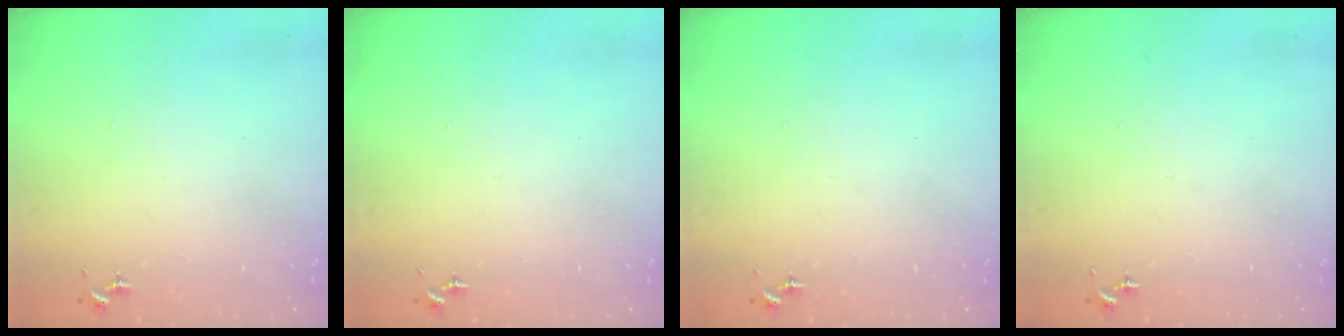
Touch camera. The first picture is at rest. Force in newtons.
{"total": 0.0}
{"total": 0.0}
{"total": 0.0}